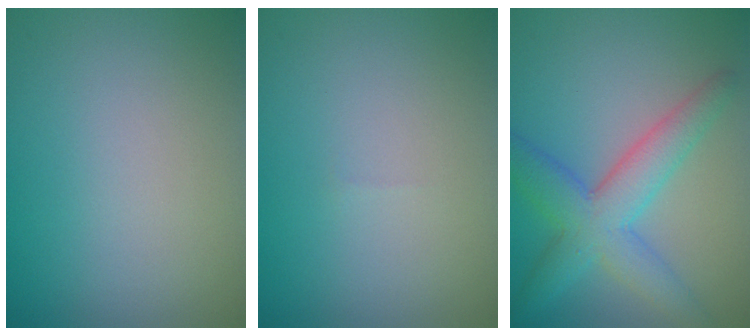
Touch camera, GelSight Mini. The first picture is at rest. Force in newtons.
{"total": 0.0}
{"total": 5.6, "press": 5.6, "slide": 0.1}